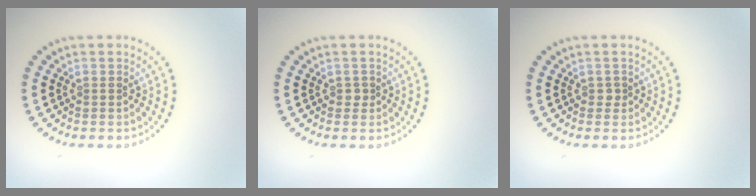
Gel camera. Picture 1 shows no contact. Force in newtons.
{"total": 0.6, "press": 0.5, "slide": 0.3}
{"total": 0.5, "press": 0.4, "slide": 0.3}